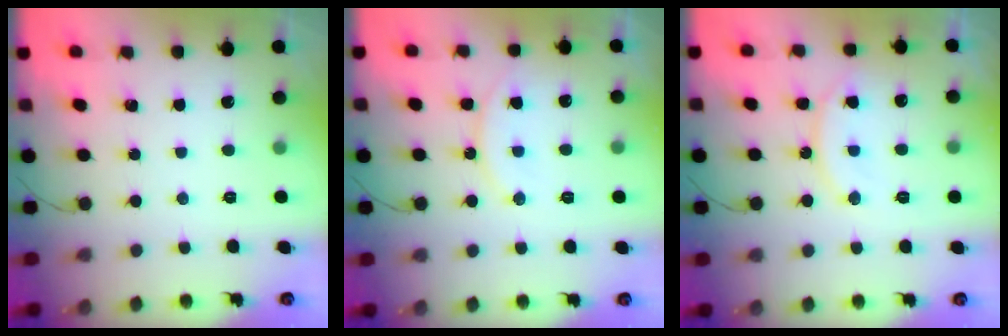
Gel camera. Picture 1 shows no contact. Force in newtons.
{"total": 10.7, "press": 10.6, "slide": 0.9}
{"total": 11.7, "press": 11.7, "slide": 0.7}